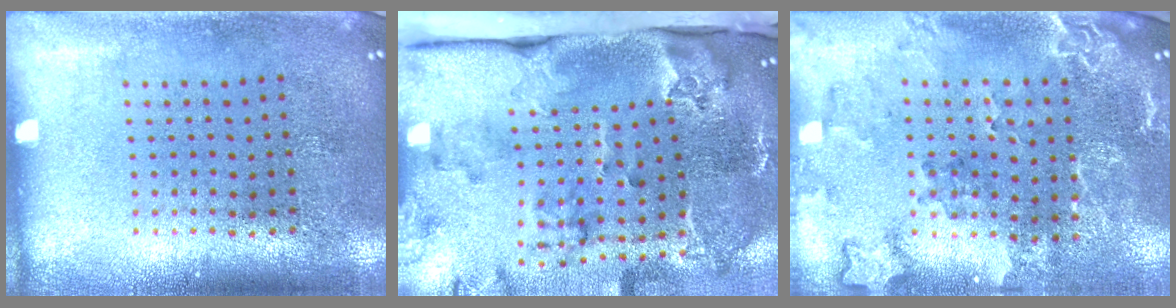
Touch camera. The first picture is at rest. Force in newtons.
{"total": 3.9, "press": 2.7, "slide": 2.8}
{"total": 2.1, "press": 2.0, "slide": 0.7}